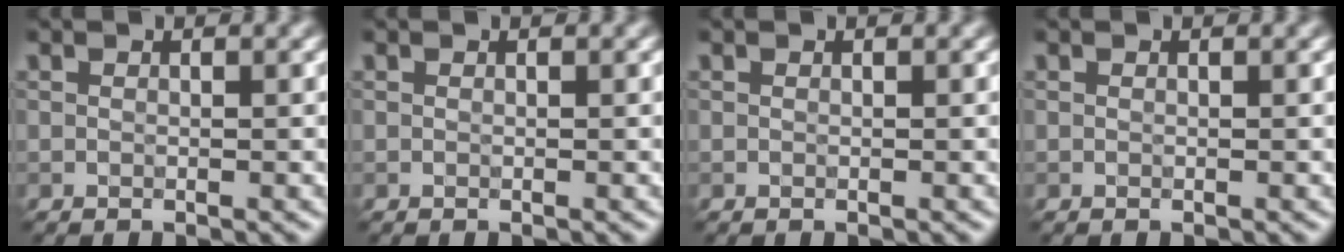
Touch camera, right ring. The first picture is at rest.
{"total": 0.0}
{"total": 0.0}
{"total": 0.0}